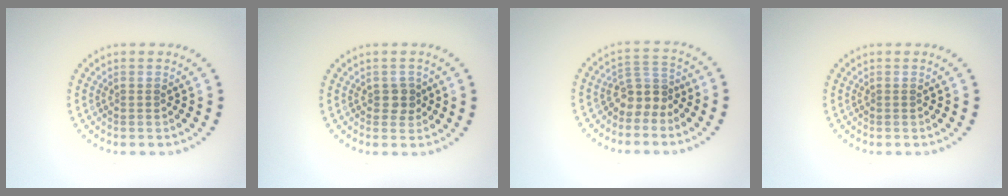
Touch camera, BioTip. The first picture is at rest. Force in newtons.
{"total": 1.4, "press": 1.3, "slide": 0.5}
{"total": 3.0, "press": 2.2, "slide": 2.0}
{"total": 0.0}